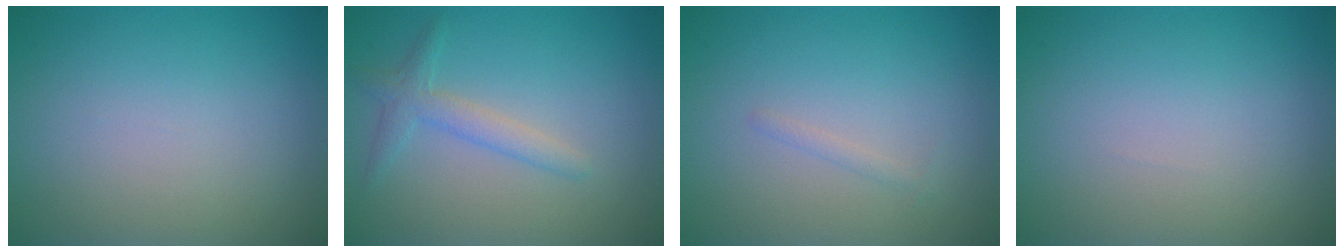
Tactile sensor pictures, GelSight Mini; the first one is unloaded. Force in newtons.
{"total": 2.2, "press": 2.2, "slide": 0.1}
{"total": 0.6, "press": 0.6, "slide": 0.0}
{"total": 0.0}